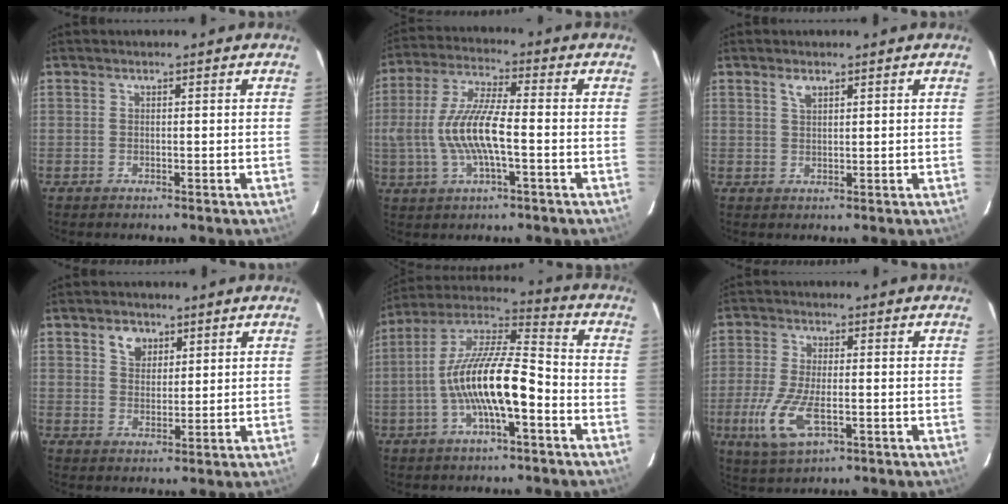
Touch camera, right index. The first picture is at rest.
{"total": 12.1, "force": [-2.0, 2.9, 11.5], "torque": [-0.237, 0.001, -0.037]}
{"total": 1.9, "force": [1.2, 0.9, 1.2], "torque": [-0.021, 0.005, 0.023]}
{"total": 4.4, "force": [2.4, 3.2, 1.8], "torque": [-0.022, 0.009, 0.045]}
{"total": 15.0, "force": [-4.5, 3.6, 13.9], "torque": [-0.263, 0.006, -0.088]}
{"total": 10.1, "force": [-3.4, 3.9, 8.7], "torque": [-0.191, -0.019, -0.061]}